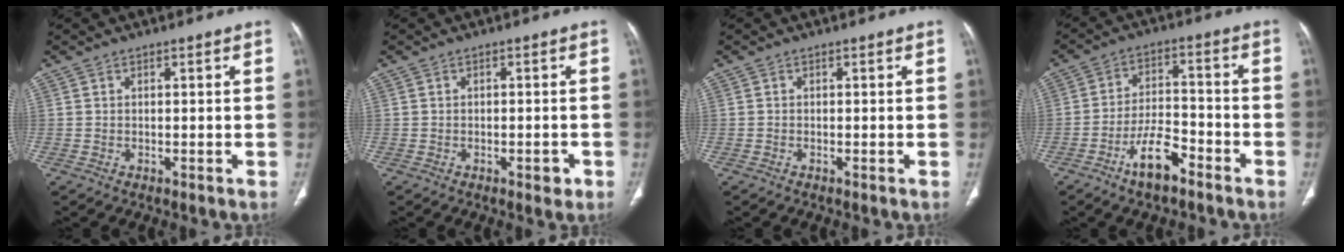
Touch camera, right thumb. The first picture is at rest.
{"total": 2.2, "force": [-1.1, 1.1, 1.6], "torque": [-0.016, 0.003, -0.012]}
{"total": 0.0}
{"total": 8.8, "force": [-5.6, 3.5, 5.8], "torque": [-0.102, 0.036, -0.099]}